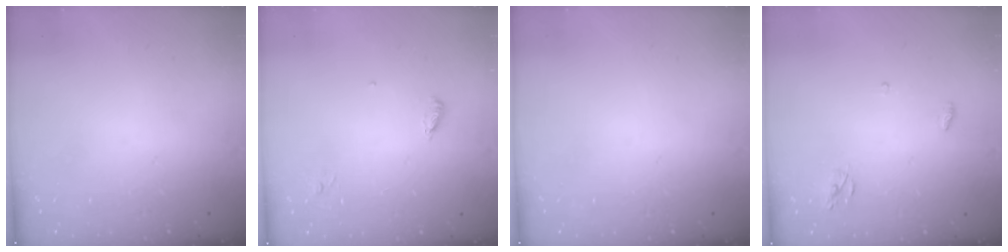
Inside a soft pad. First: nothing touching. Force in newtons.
{"total": 4.0, "press": 4.0, "slide": 0.4}
{"total": 0.0}
{"total": 3.7, "press": 3.7, "slide": 0.1}